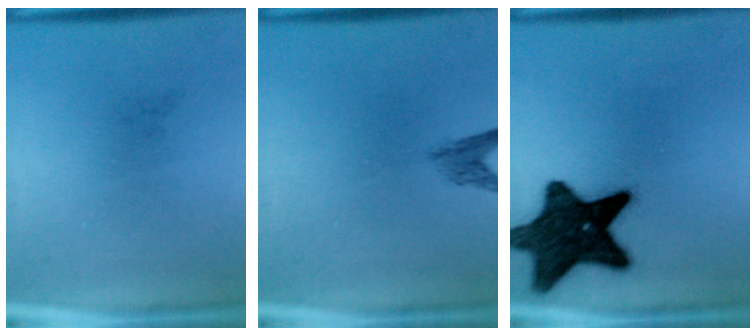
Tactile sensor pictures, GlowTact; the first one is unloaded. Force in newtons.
{"total": 2.0}
{"total": 15.7}